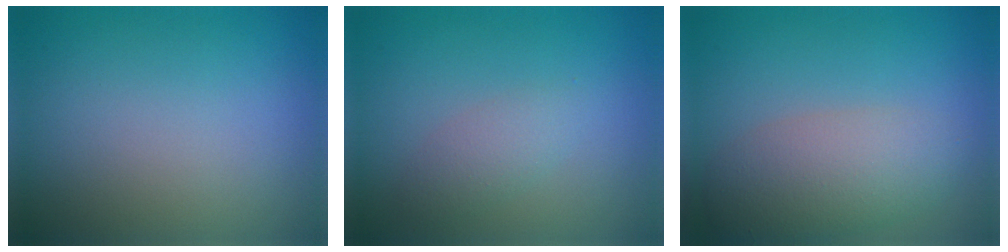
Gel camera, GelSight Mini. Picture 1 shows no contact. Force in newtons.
{"total": 1.9, "press": 1.9, "slide": 0.0}
{"total": 5.0, "press": 5.0, "slide": 0.2}